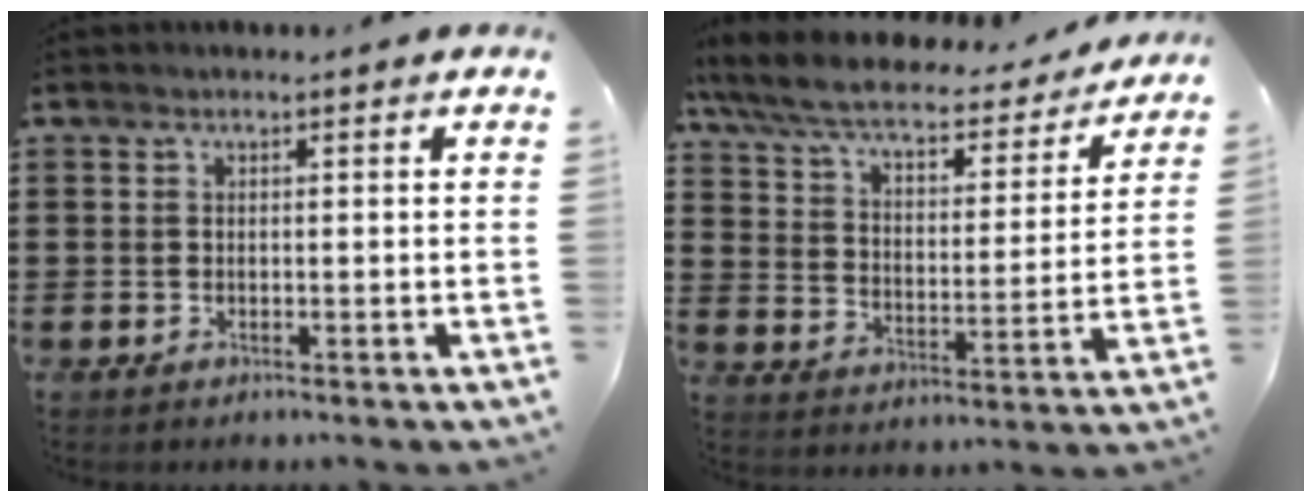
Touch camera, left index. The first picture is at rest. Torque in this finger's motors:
{"motor_torque": [2.14, 0.00, 0.72, 0.21]}